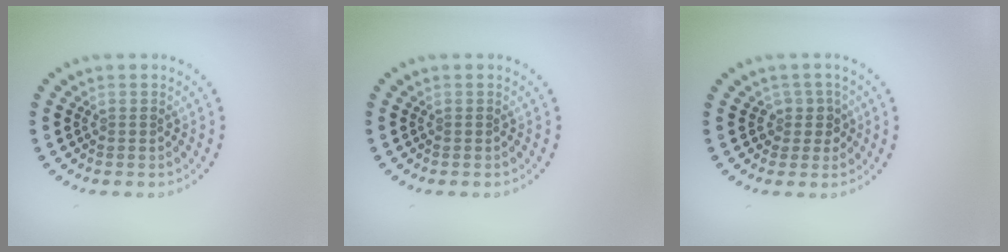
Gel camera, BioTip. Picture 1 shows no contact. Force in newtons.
{"total": 0.0}
{"total": 1.9, "press": 1.5, "slide": 1.1}